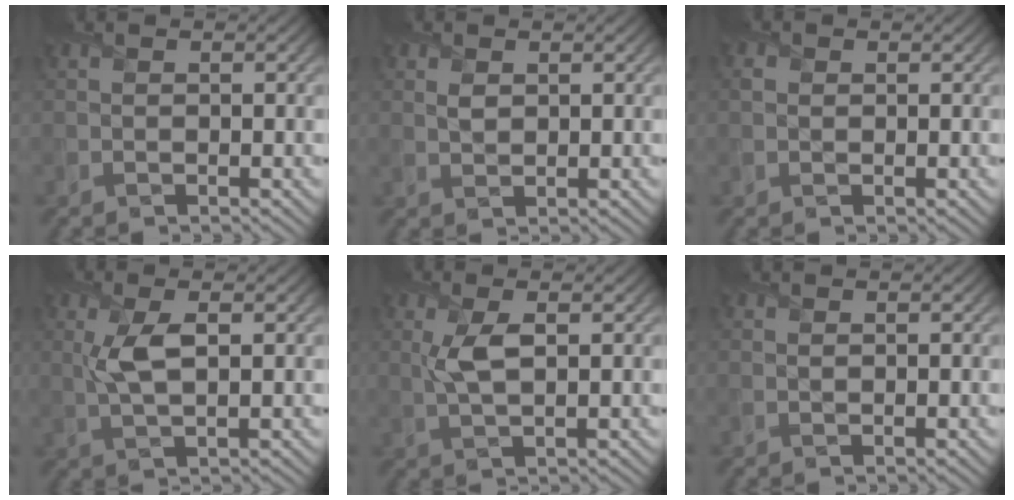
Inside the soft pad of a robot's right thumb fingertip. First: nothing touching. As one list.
[{"total": 1.1, "force": [0.5, 0.8, 0.4], "torque": [-0.010, -0.003, 0.016]}, {"total": 0.7, "force": [0.1, 0.7, 0.0], "torque": [0.002, -0.003, 0.004]}, {"total": 4.5, "force": [0.9, 1.6, 4.1], "torque": [-0.097, 0.001, 0.020]}, {"total": 3.9, "force": [0.9, 1.4, 3.6], "torque": [-0.085, 0.000, 0.019]}, {"total": 0.0}]